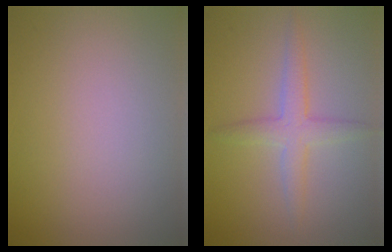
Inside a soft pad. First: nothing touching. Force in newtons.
{"total": 2.8, "press": 2.8, "slide": 0.0}